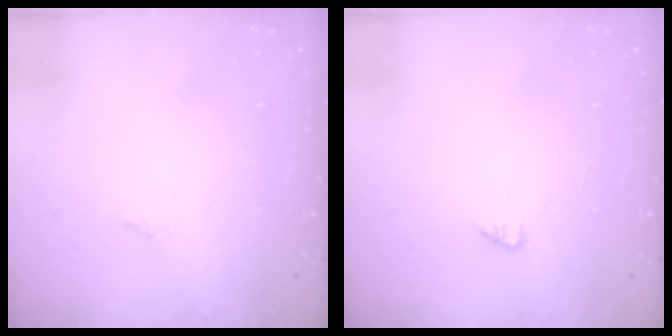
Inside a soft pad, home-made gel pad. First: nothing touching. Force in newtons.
{"total": 1.0, "press": 1.0, "slide": 0.2}